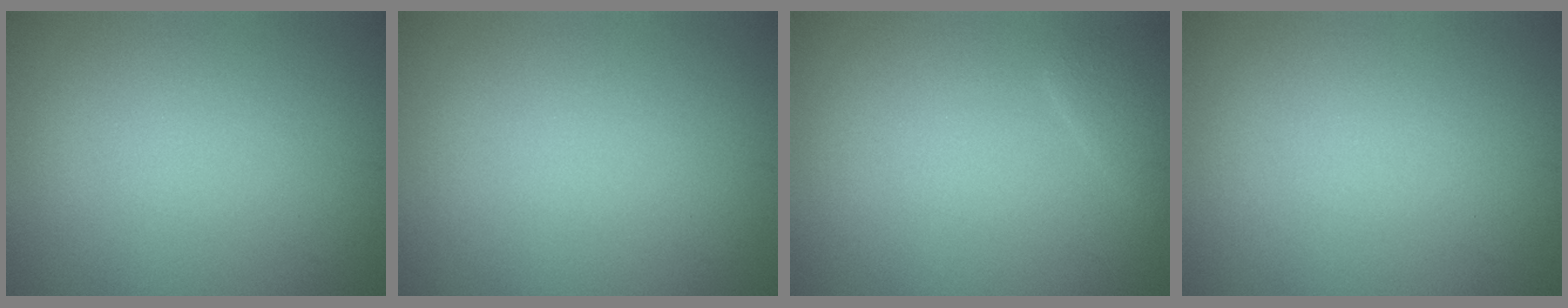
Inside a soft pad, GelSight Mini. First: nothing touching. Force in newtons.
{"total": 0.0}
{"total": 1.3, "press": 1.3, "slide": 0.2}
{"total": 0.0}